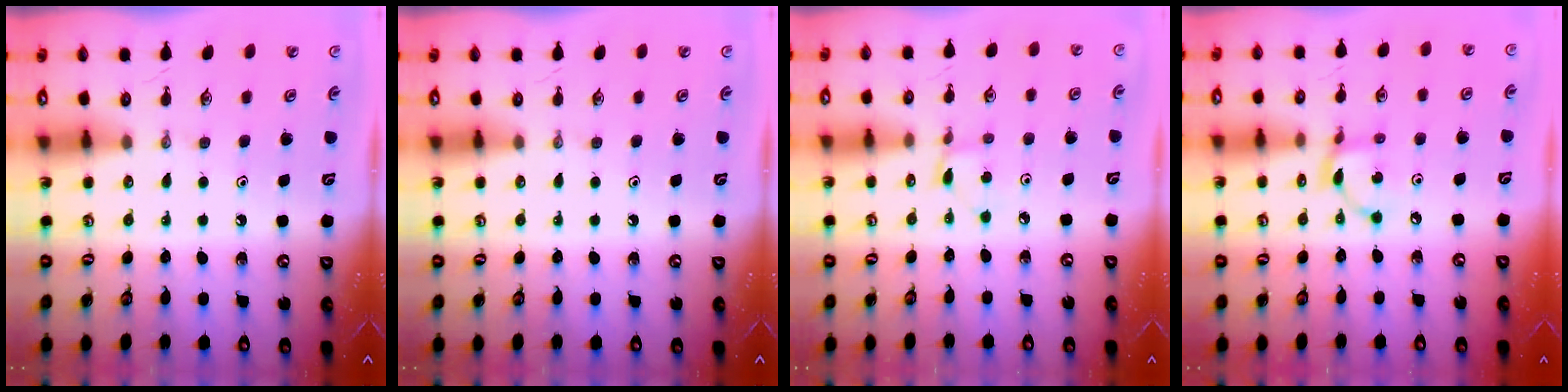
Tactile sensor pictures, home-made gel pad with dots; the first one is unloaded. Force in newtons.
{"total": 0.0}
{"total": 2.6, "press": 2.5, "slide": 0.4}
{"total": 6.1, "press": 6.1, "slide": 0.1}